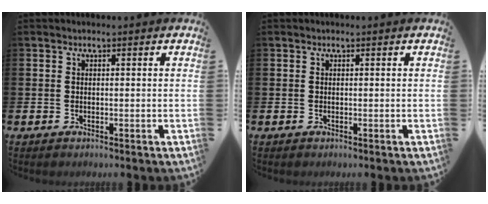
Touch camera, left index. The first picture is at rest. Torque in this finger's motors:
{"motor_torque": [0.00, 0.00, 0.00, 0.00]}